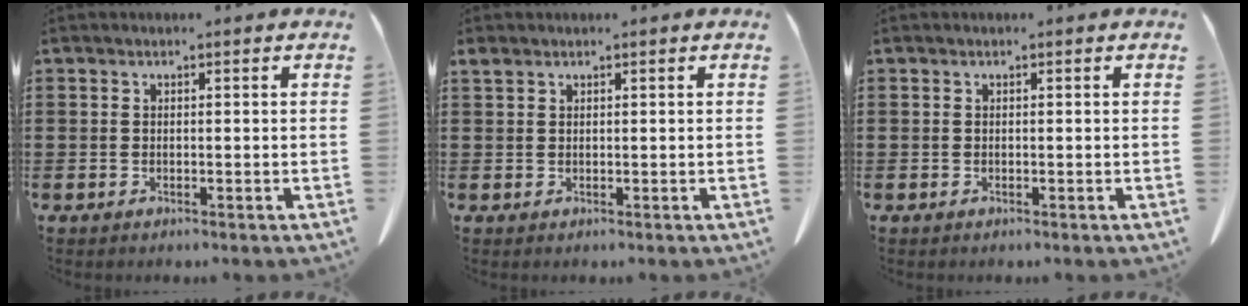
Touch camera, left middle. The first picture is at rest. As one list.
[{"total": 0.9, "force": [0.7, 0.5, 0.4], "torque": [-0.012, 0.002, 0.013]}, {"total": 0.0}]